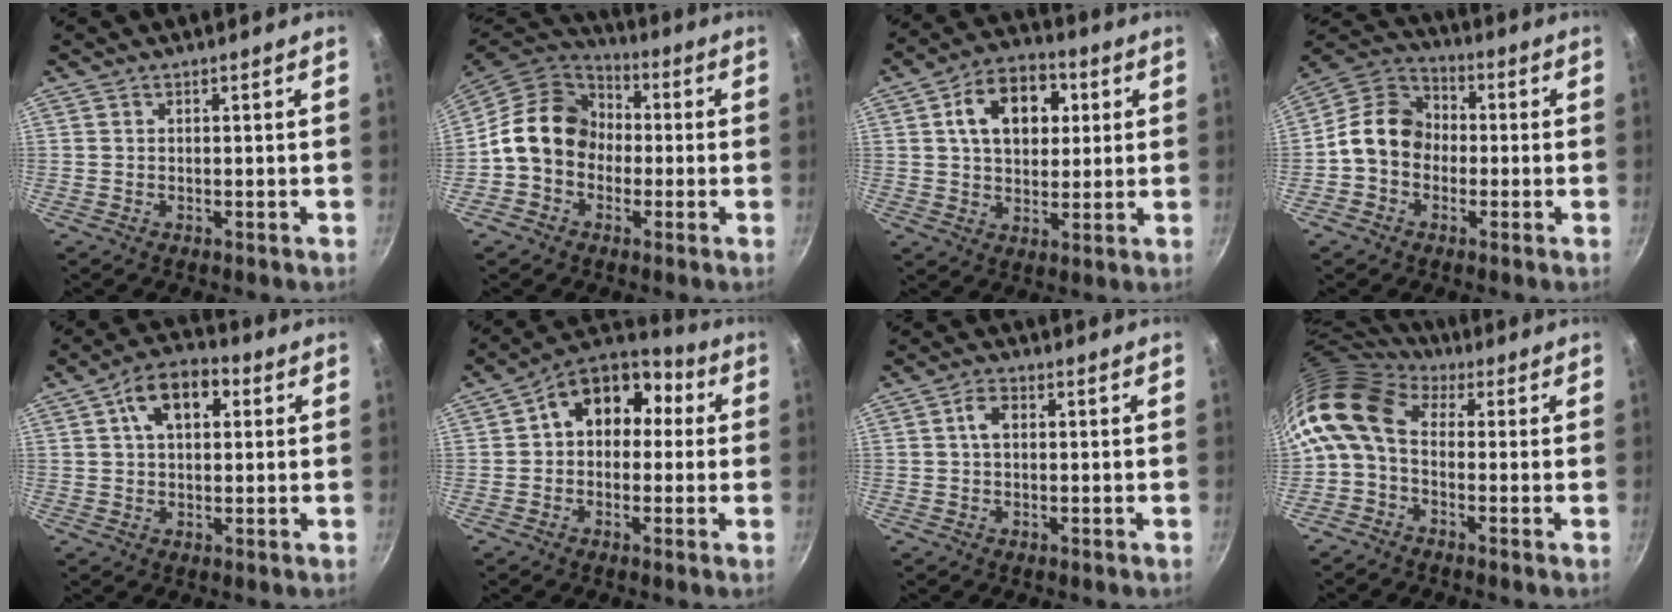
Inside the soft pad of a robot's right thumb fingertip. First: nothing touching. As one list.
[{"total": 13.9, "force": [-0.5, 11.6, 7.6], "torque": [-0.090, 0.039, -0.029]}, {"total": 14.1, "force": [3.9, 9.7, 9.5], "torque": [-0.113, 0.008, 0.051]}, {"total": 11.3, "force": [-1.2, 9.3, 6.3], "torque": [-0.074, 0.038, -0.046]}, {"total": 10.5, "force": [3.2, 6.5, 7.6], "torque": [-0.092, 0.015, 0.039]}, {"total": 13.5, "force": [2.0, 10.3, 8.4], "torque": [-0.086, 0.035, 0.010]}, {"total": 3.5, "force": [0.5, 2.3, 2.6], "torque": [-0.041, 0.010, 0.004]}, {"total": 10.9, "force": [0.6, 7.3, 8.0], "torque": [-0.152, 0.024, -0.010]}]